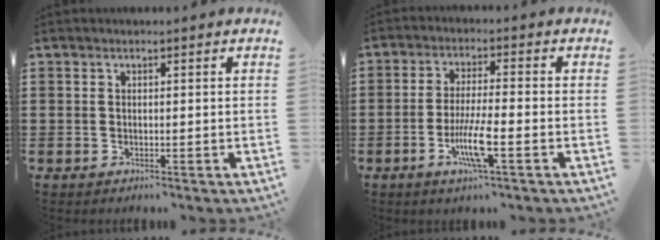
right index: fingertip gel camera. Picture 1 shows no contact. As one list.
[{"total": 7.0, "force": [-2.7, 0.9, 6.4], "torque": [-0.131, -0.015, -0.053]}]